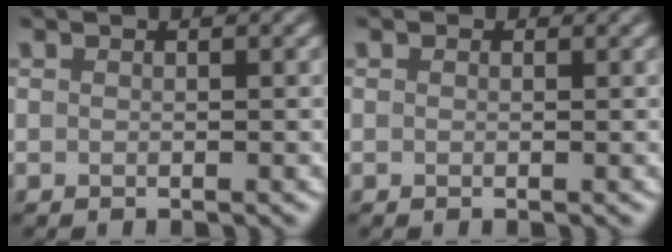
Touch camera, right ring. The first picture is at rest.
{"total": 0.0}